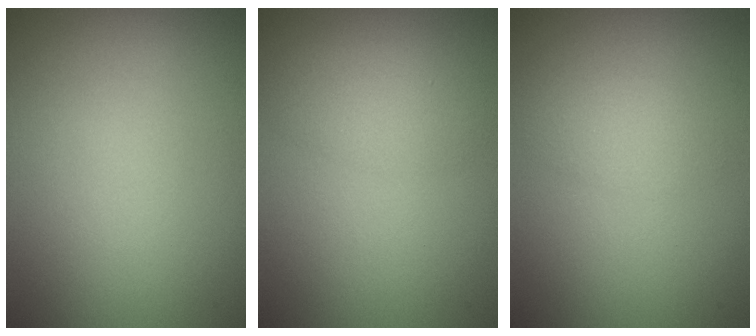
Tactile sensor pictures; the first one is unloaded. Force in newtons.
{"total": 2.2, "press": 2.2, "slide": 0.1}
{"total": 1.9, "press": 1.9, "slide": 0.1}